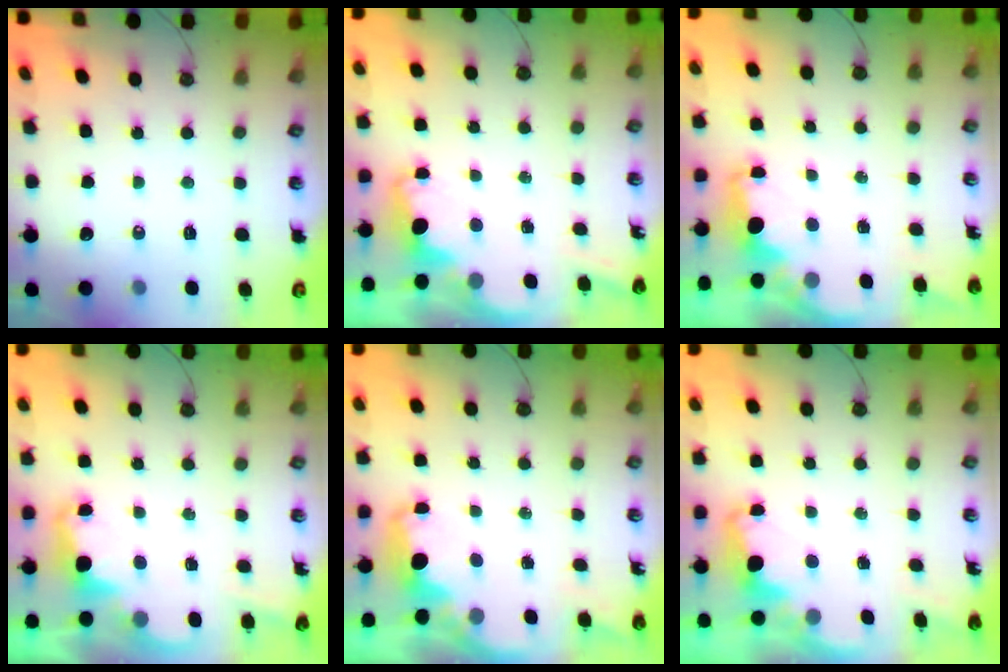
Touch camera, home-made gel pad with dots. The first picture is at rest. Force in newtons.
{"total": 3.5, "press": 3.4, "slide": 0.7}
{"total": 2.3, "press": 2.2, "slide": 0.7}
{"total": 2.5, "press": 2.4, "slide": 0.6}
{"total": 3.0, "press": 2.9, "slide": 0.6}
{"total": 2.5, "press": 2.4, "slide": 0.5}